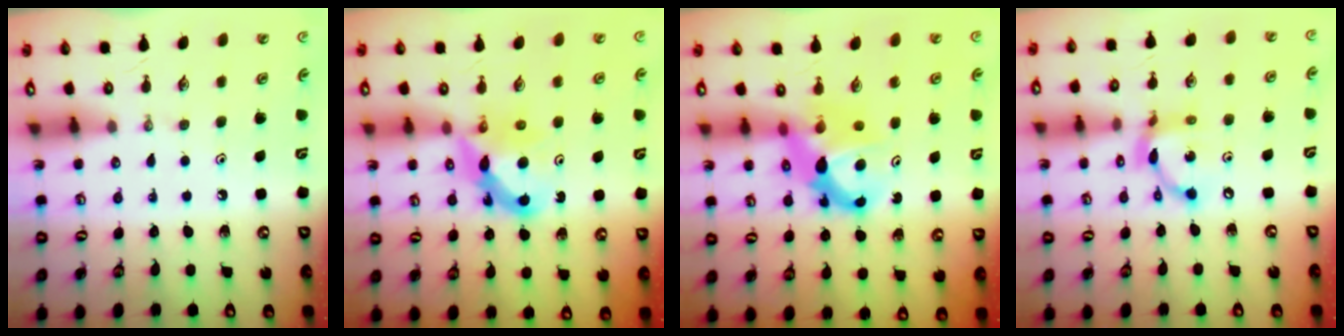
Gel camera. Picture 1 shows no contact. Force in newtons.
{"total": 6.9, "press": 6.8, "slide": 0.6}
{"total": 7.5, "press": 7.5, "slide": 0.6}
{"total": 11.3, "press": 11.3, "slide": 0.8}